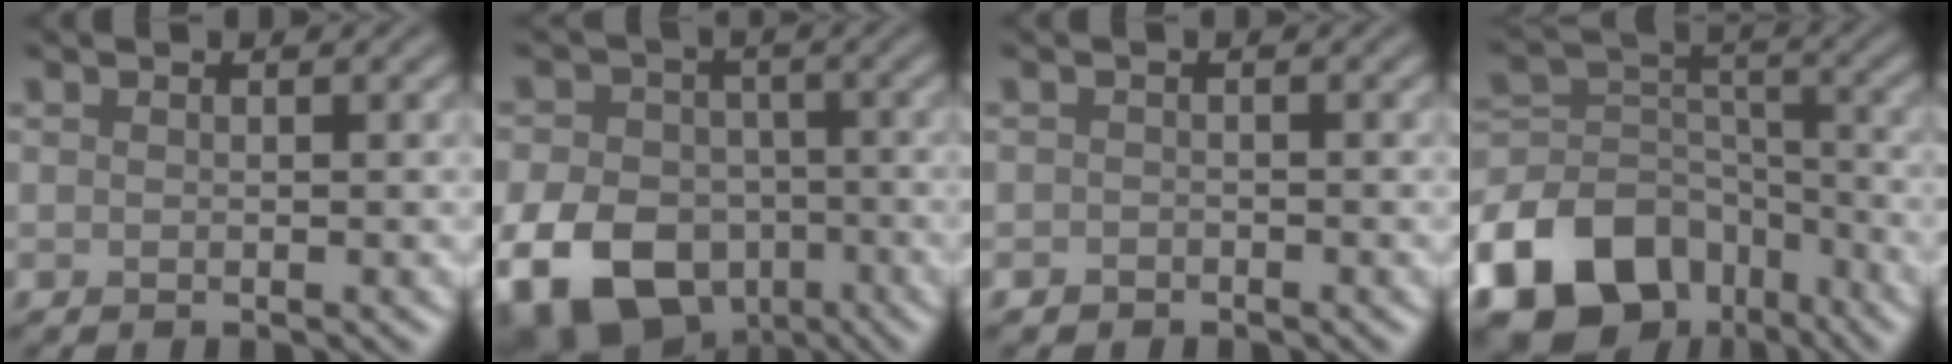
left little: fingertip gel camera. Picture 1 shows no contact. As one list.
[{"total": 13.9, "force": [-6.2, 10.3, 7.0], "torque": [-0.121, -0.033, -0.130]}, {"total": 0.8, "force": [-0.6, 0.5, 0.0], "torque": [0.004, -0.002, -0.011]}, {"total": 14.3, "force": [-8.7, 9.6, 6.1], "torque": [-0.141, 0.004, -0.156]}]